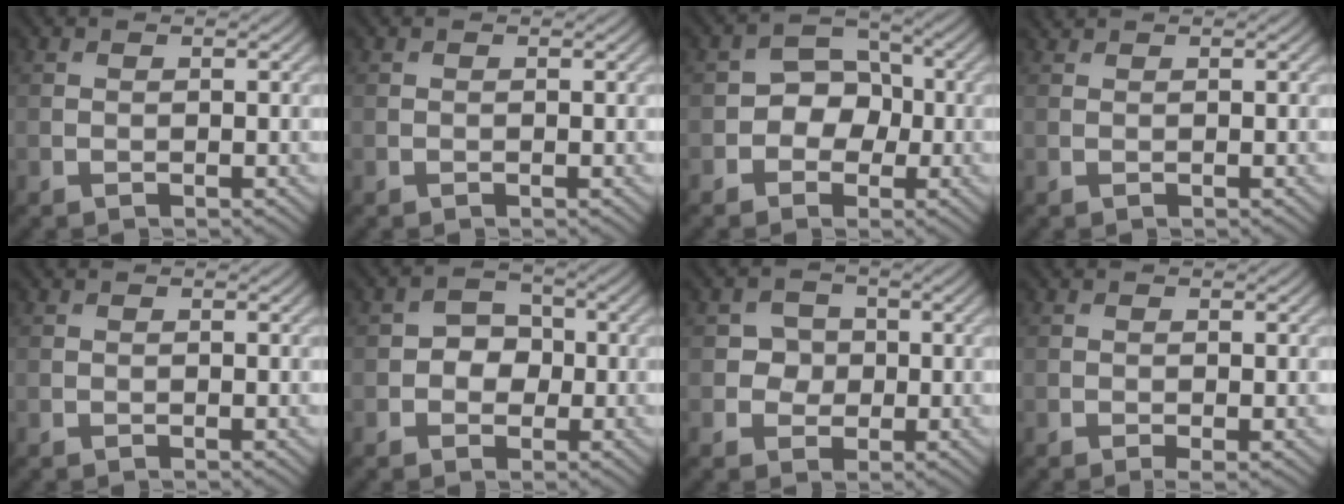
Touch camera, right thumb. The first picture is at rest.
{"total": 0.0}
{"total": 4.8, "force": [-1.0, 3.9, 2.6], "torque": [-0.022, 0.003, -0.032]}
{"total": 0.5, "force": [0.5, 0.0, 0.0], "torque": [-0.001, 0.004, 0.012]}
{"total": 0.0}
{"total": 3.2, "force": [-0.4, 2.8, 1.6], "torque": [-0.018, 0.002, -0.019]}
{"total": 2.6, "force": [-0.1, 2.5, 0.8], "torque": [-0.014, -0.001, -0.010]}
{"total": 0.7, "force": [-0.3, 0.1, 0.6], "torque": [-0.010, -0.005, -0.006]}